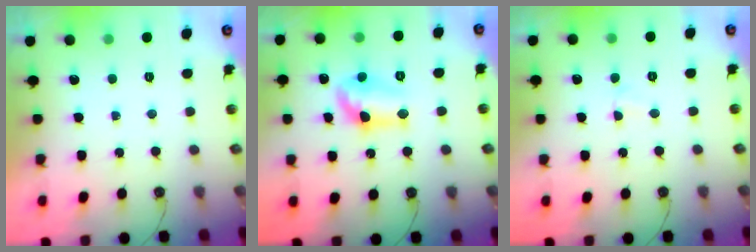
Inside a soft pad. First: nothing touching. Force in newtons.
{"total": 11.3, "press": 11.0, "slide": 2.1}
{"total": 3.6, "press": 1.9, "slide": 3.1}